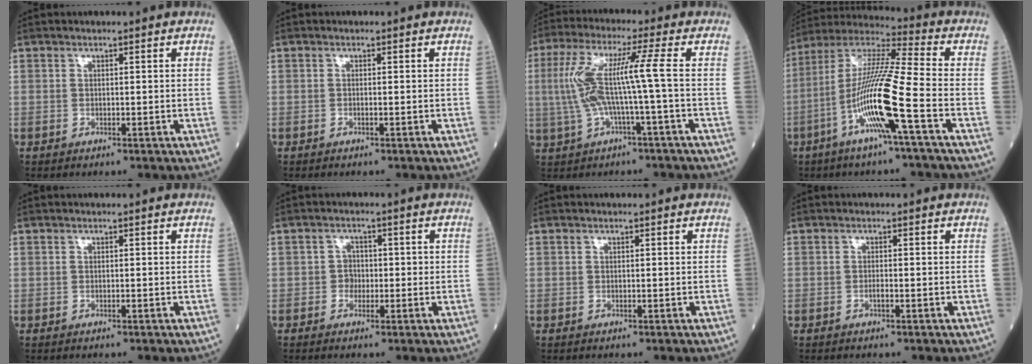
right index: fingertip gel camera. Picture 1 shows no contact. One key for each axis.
{"total": 0.0}
{"total": 9.6, "fx": -0.4, "fy": -0.6, "fz": 9.5, "tx": -0.206, "ty": 0.023, "tz": -0.008}
{"total": 15.3, "fx": -5.3, "fy": -0.6, "fz": 14.4, "tx": -0.290, "ty": -0.002, "tz": -0.109}
{"total": 0.0}
{"total": 2.2, "fx": -0.4, "fy": 1.9, "fz": 0.9, "tx": -0.006, "ty": 0.008, "tz": -0.009}
{"total": 0.0}
{"total": 0.7, "fx": -0.3, "fy": 0.1, "fz": 0.6, "tx": -0.012, "ty": 0.001, "tz": -0.005}